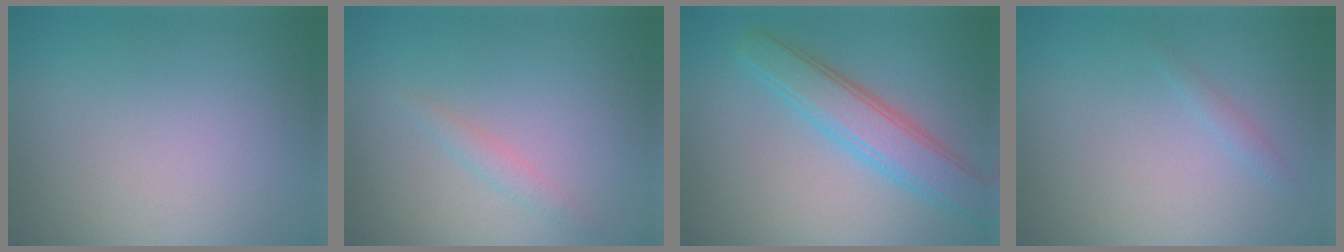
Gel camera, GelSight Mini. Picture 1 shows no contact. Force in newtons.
{"total": 1.1, "press": 1.1, "slide": 0.2}
{"total": 4.5, "press": 4.5, "slide": 0.1}
{"total": 0.7, "press": 0.7, "slide": 0.0}